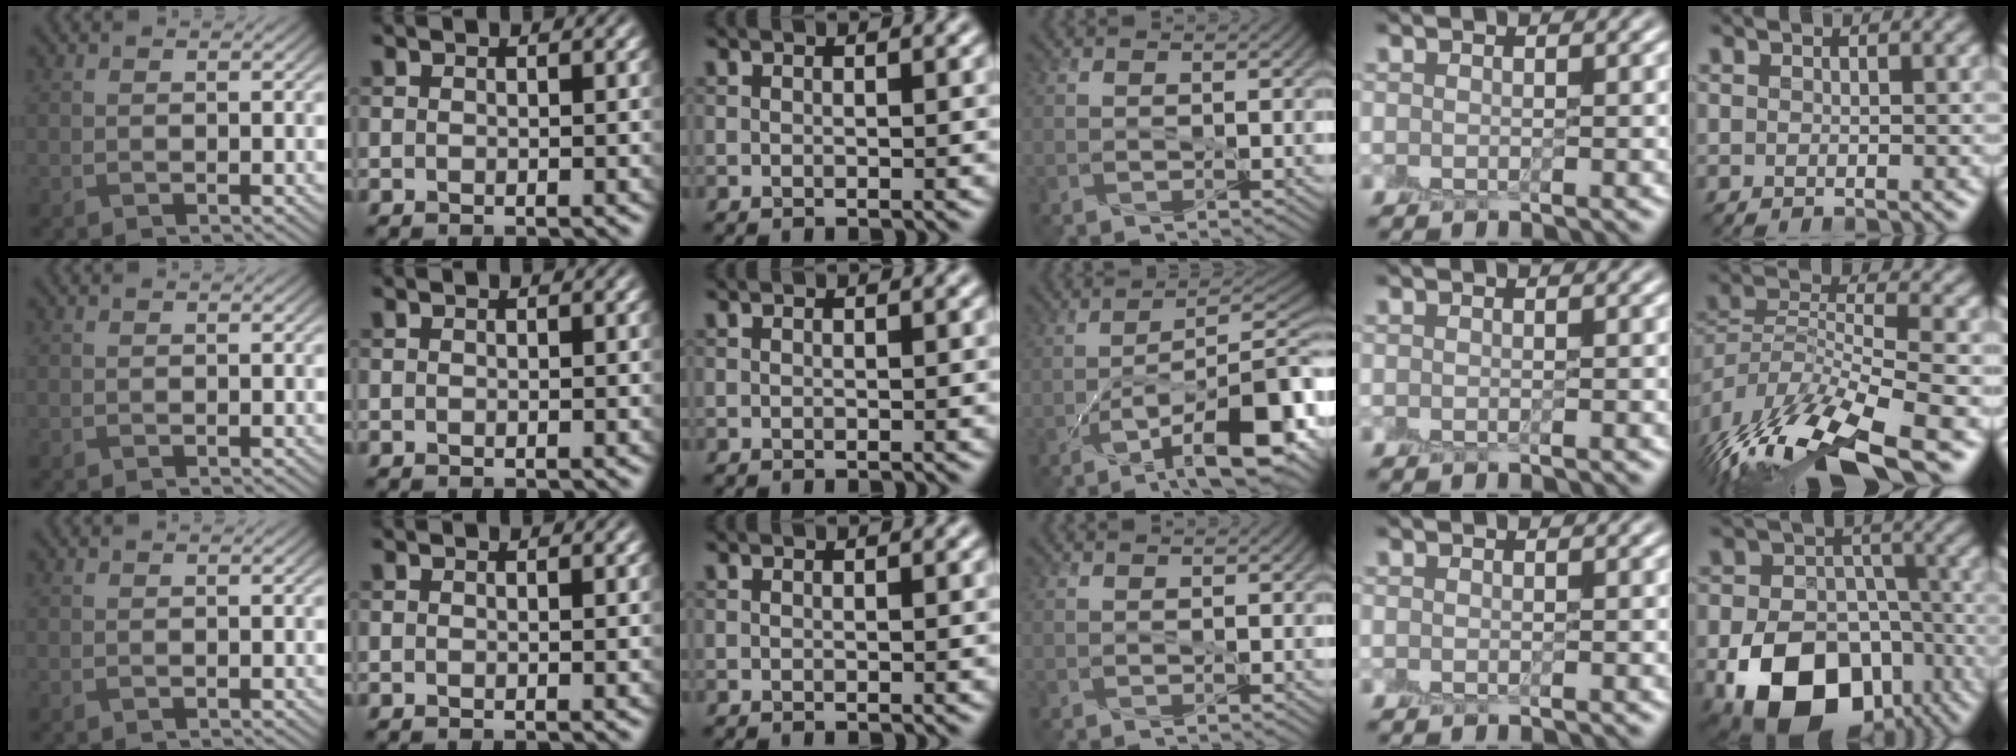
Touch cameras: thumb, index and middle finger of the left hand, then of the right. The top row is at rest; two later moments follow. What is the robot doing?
{"motion": "peel", "object": "lint roller sheet"}